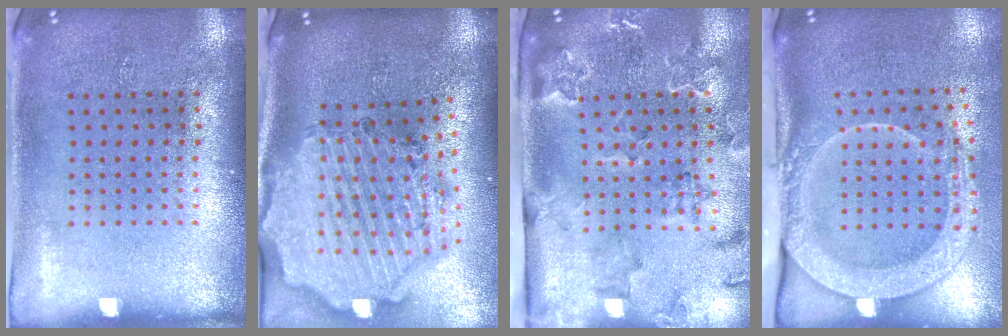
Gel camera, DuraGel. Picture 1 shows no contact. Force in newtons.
{"total": 3.2, "press": 2.8, "slide": 1.6}
{"total": 2.3, "press": 2.3, "slide": 0.2}
{"total": 2.8, "press": 2.1, "slide": 1.9}